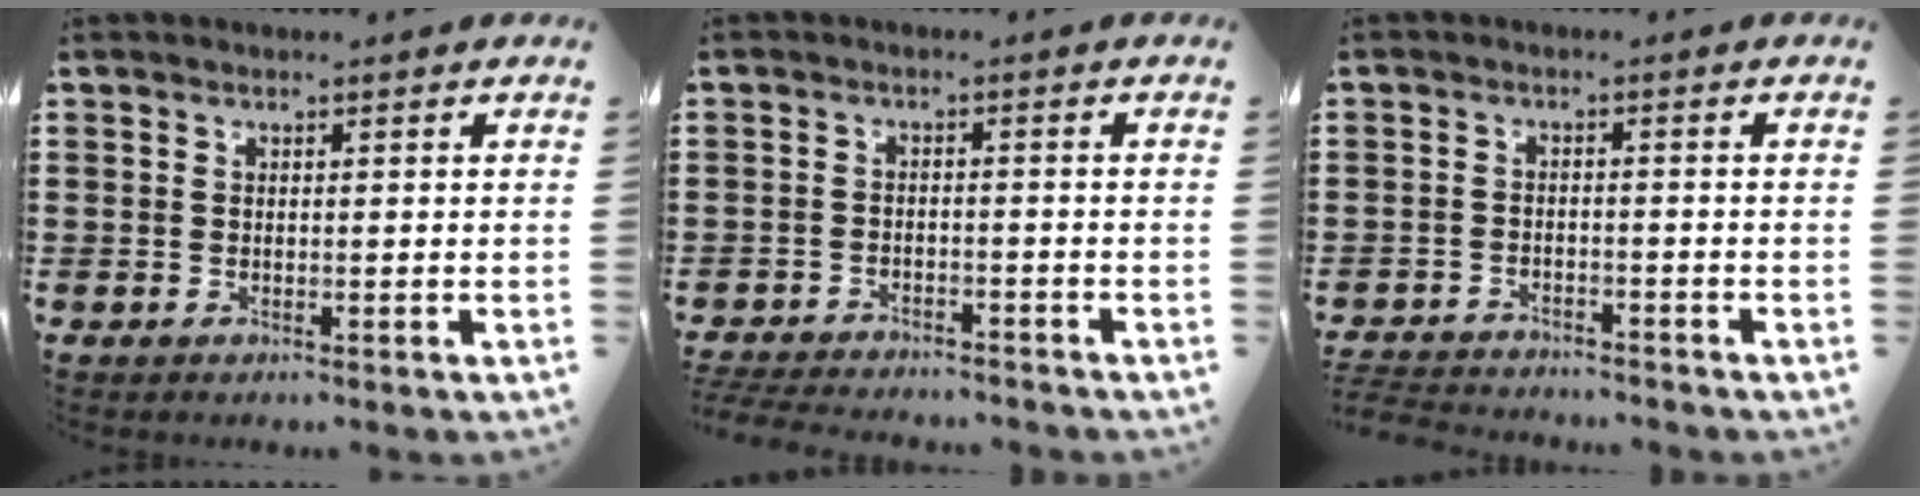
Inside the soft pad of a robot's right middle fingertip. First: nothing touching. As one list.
[{"total": 3.5, "force": [-3.5, 0.3, 0.3], "torque": [-0.014, -0.002, -0.076]}, {"total": 3.1, "force": [-3.0, 0.3, 0.0], "torque": [-0.005, -0.002, -0.066]}]